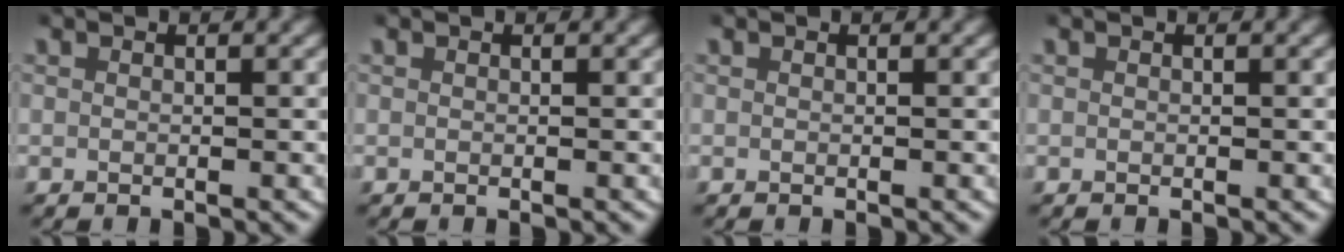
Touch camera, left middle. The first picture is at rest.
{"total": 0.0}
{"total": 0.0}
{"total": 0.0}